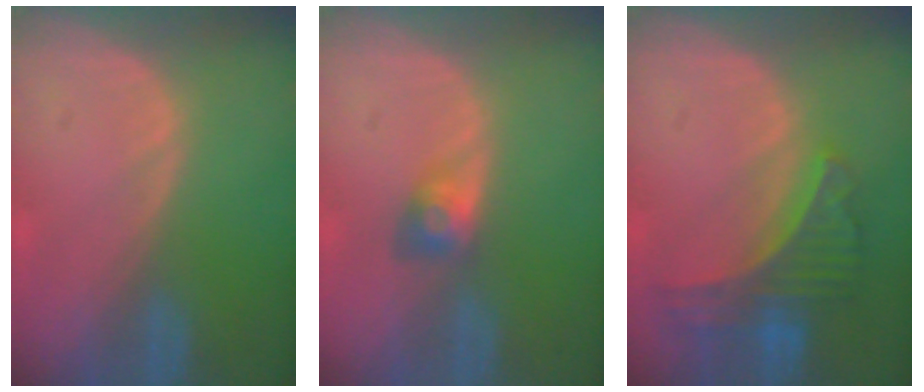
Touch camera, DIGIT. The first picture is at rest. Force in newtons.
{"total": 2.8, "press": 2.6, "slide": 1.1}
{"total": 7.8, "press": 7.0, "slide": 3.6}